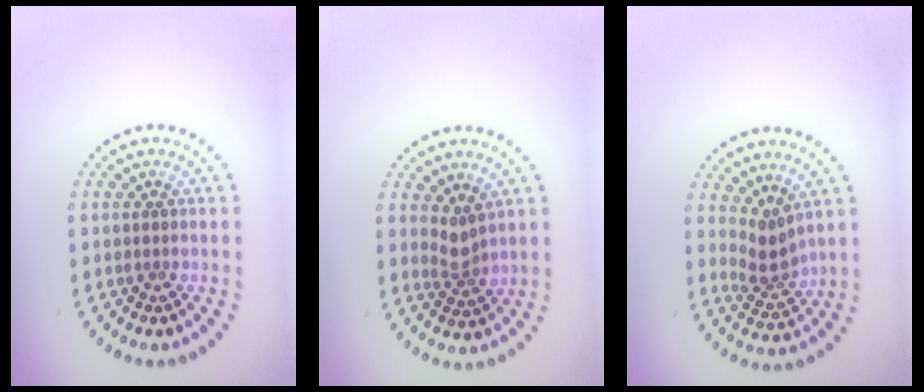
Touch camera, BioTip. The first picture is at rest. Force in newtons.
{"total": 1.9, "press": 1.3, "slide": 1.4}
{"total": 2.6, "press": 1.8, "slide": 1.8}